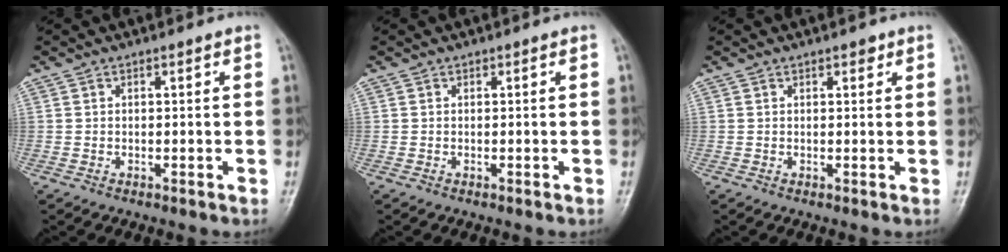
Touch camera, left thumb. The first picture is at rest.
{"total": 0.0}
{"total": 1.2, "force": [0.8, 0.6, 0.7], "torque": [-0.002, -0.002, 0.008]}